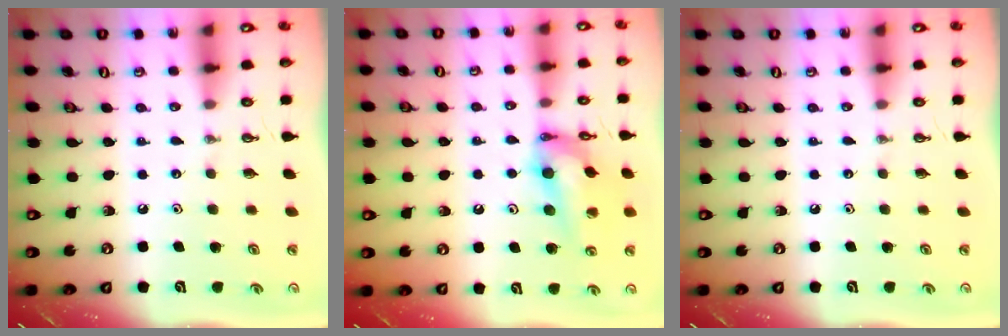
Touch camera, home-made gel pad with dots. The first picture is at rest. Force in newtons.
{"total": 15.0, "press": 14.3, "slide": 4.5}
{"total": 0.0}